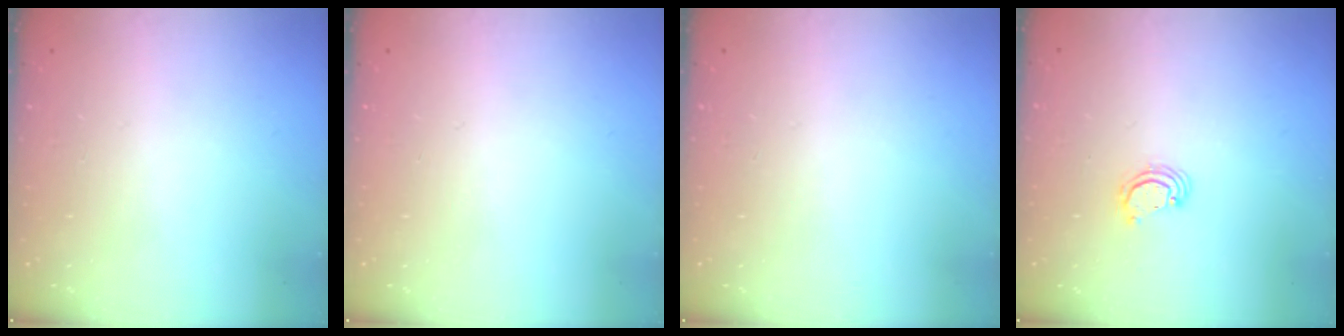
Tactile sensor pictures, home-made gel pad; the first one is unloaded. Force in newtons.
{"total": 0.0}
{"total": 0.0}
{"total": 2.2, "press": 2.2, "slide": 0.1}